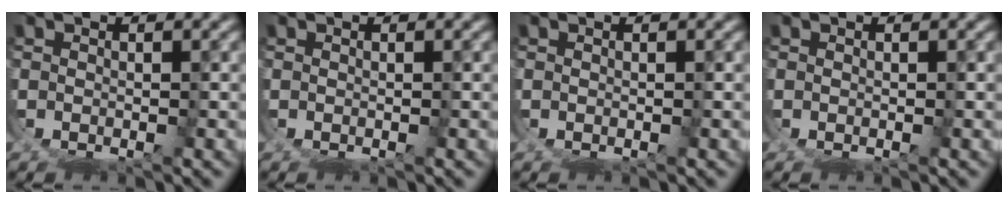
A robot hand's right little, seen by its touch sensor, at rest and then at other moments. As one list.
[{"total": 0.0}, {"total": 0.0}, {"total": 0.0}]